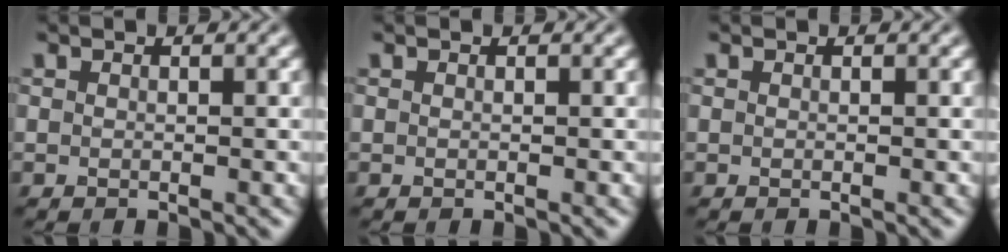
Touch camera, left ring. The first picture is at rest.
{"total": 0.0}
{"total": 0.0}